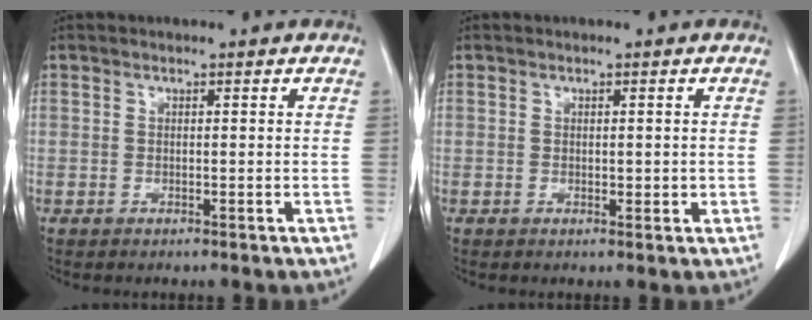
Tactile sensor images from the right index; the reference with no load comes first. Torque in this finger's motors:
{"motor_torque": [-0.02, 0.05, 0.03, 0.02]}